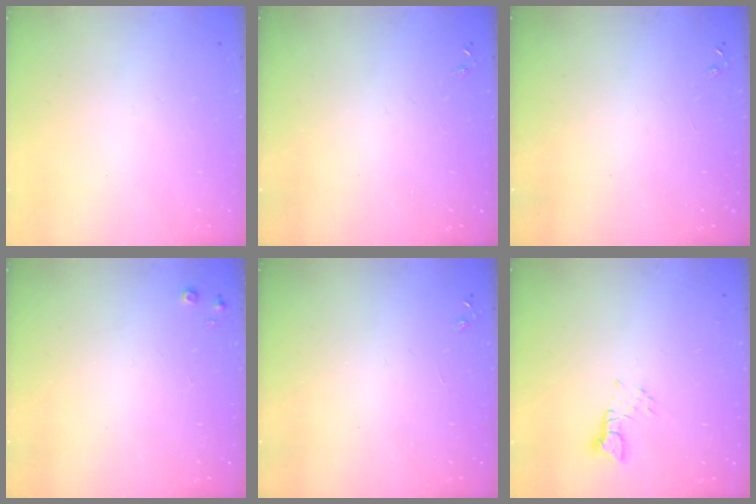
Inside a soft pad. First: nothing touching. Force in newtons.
{"total": 0.0}
{"total": 0.0}
{"total": 3.3, "press": 3.3, "slide": 0.6}
{"total": 0.0}
{"total": 2.5, "press": 2.5, "slide": 0.1}